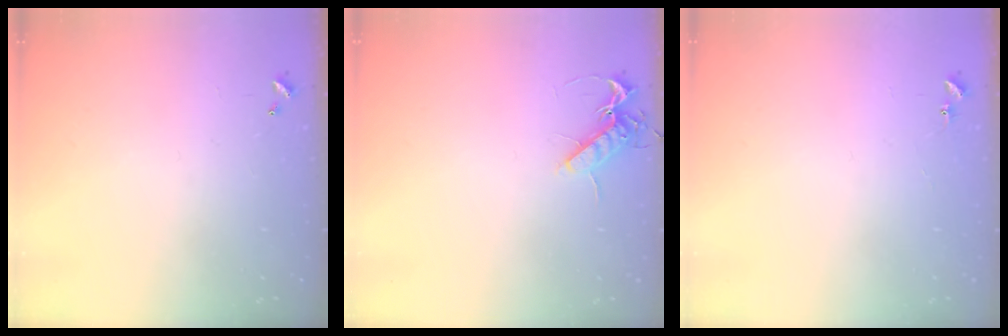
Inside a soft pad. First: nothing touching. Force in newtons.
{"total": 9.3, "press": 9.2, "slide": 1.3}
{"total": 5.4, "press": 5.4, "slide": 0.6}